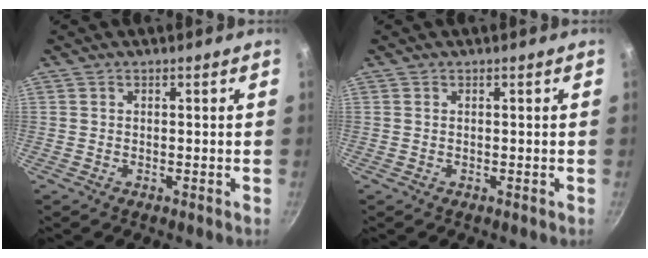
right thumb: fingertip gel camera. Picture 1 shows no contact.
{"total": 0.0}